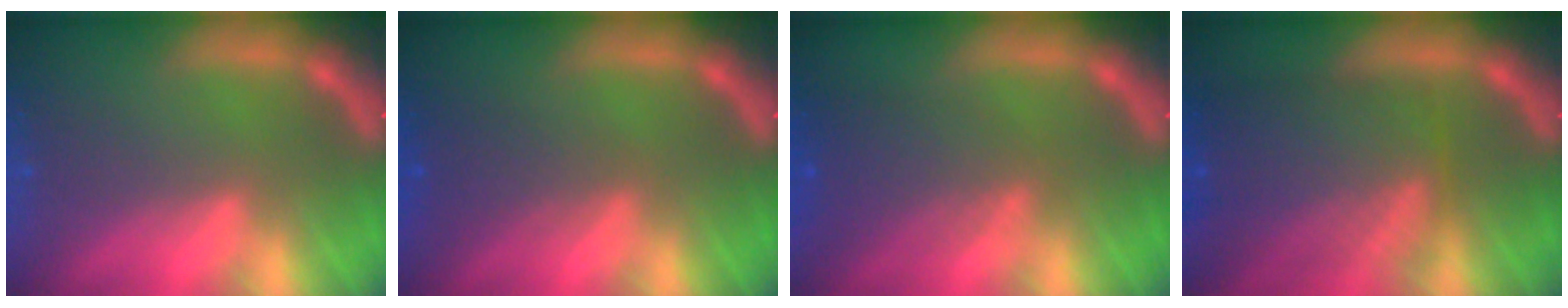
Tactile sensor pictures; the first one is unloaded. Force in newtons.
{"total": 2.5}
{"total": 4.6}
{"total": 8.6}